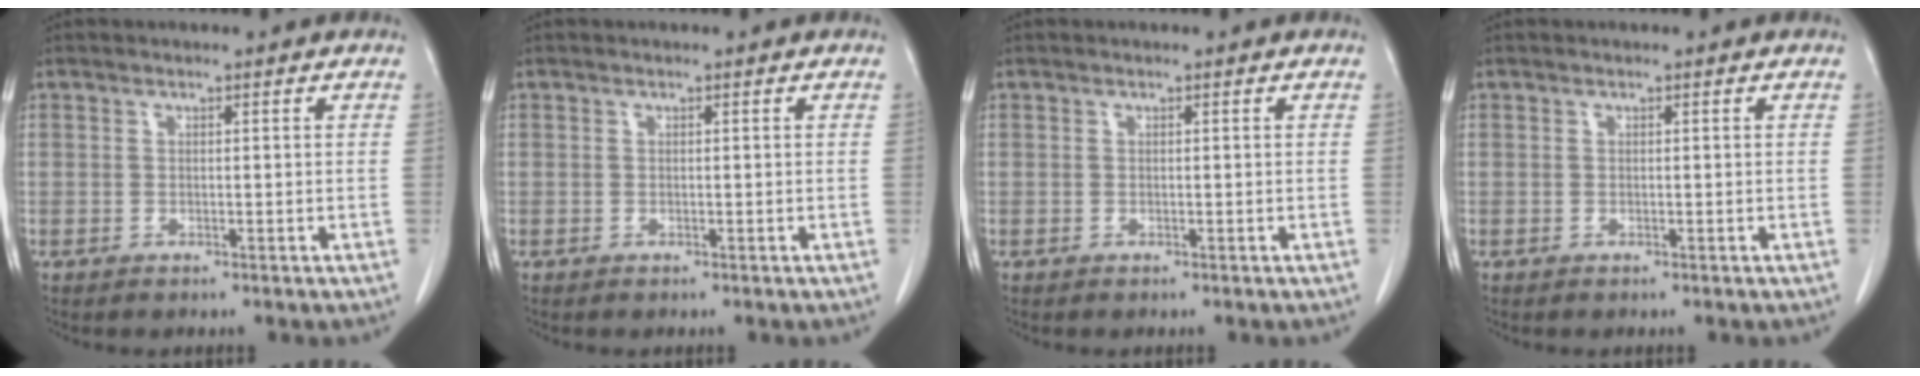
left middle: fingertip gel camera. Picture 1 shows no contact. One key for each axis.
{"total": 0.0}
{"total": 0.0}
{"total": 0.0}